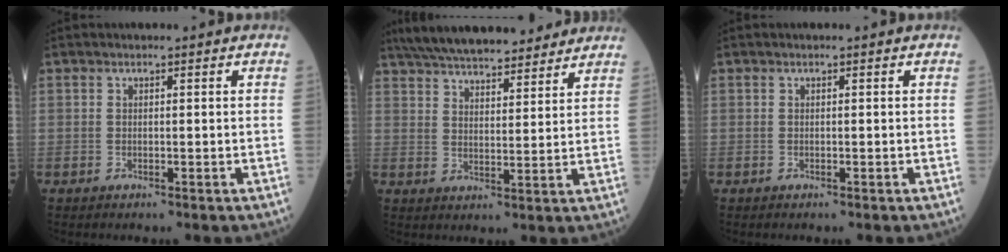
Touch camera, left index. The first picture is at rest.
{"total": 17.8, "force": [15.5, 4.0, 7.8], "torque": [-0.129, 0.036, 0.231]}
{"total": 0.0}